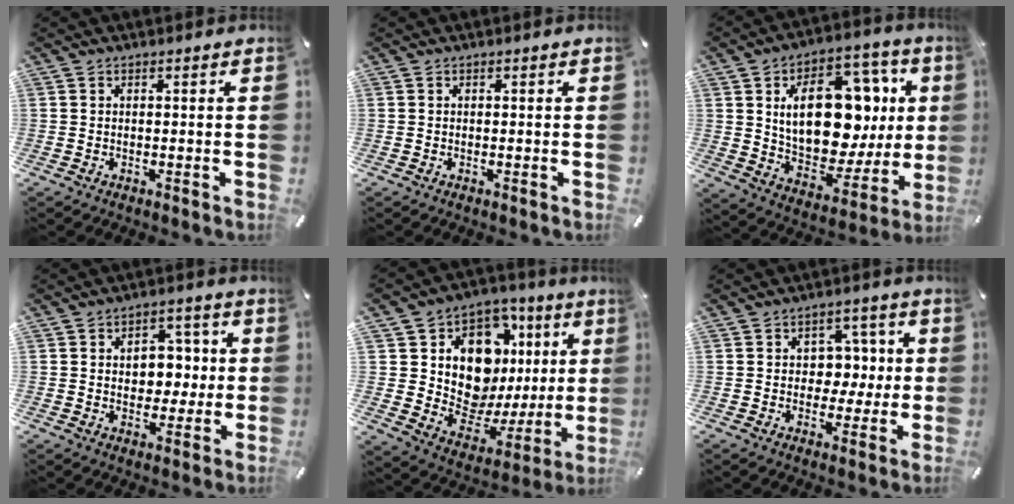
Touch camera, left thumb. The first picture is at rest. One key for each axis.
{"total": 0.0}
{"total": 22.8, "fx": 5.3, "fy": 14.6, "fz": 16.7, "tx": -0.252, "ty": -0.026, "tz": 0.098}
{"total": 8.1, "fx": 0.4, "fy": 6.6, "fz": 4.7, "tx": -0.052, "ty": 0.001, "tz": 0.002}
{"total": 13.8, "fx": 5.7, "fy": 10.4, "fz": 7.0, "tx": -0.114, "ty": -0.059, "tz": 0.112}
{"total": 7.7, "fx": 0.6, "fy": 6.9, "fz": 3.4, "tx": -0.043, "ty": 0.003, "tz": 0.011}